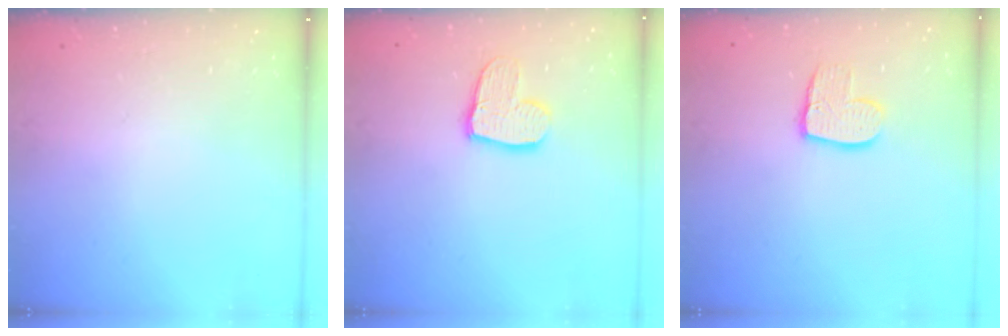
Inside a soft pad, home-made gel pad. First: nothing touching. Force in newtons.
{"total": 11.4, "press": 11.4, "slide": 1.0}
{"total": 10.0, "press": 10.0, "slide": 0.8}